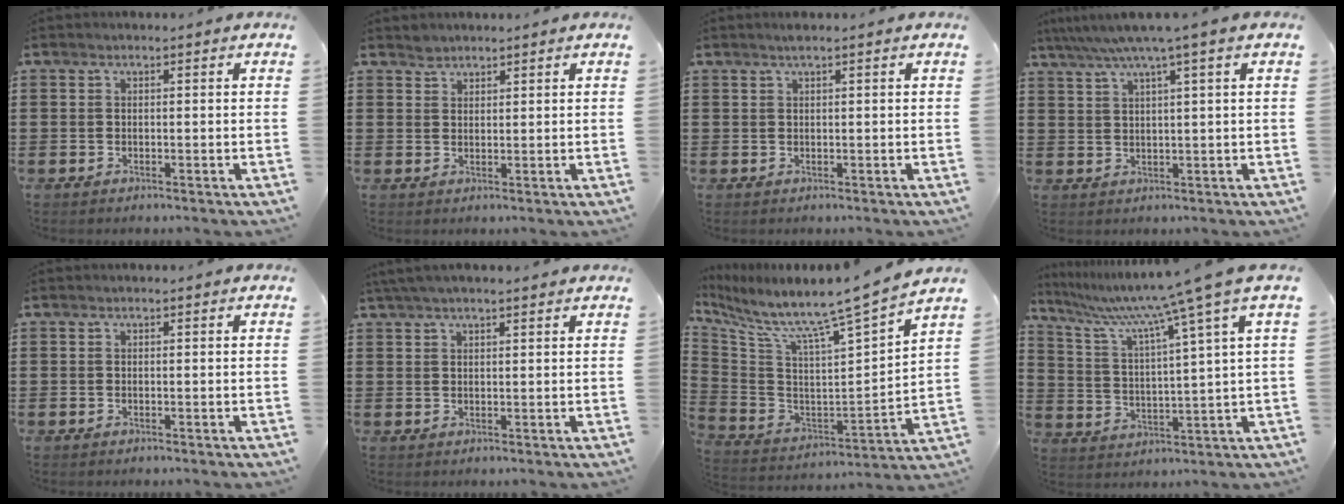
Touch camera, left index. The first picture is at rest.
{"total": 1.4, "force": [1.3, 0.5, -0.1], "torque": [-0.001, -0.002, 0.026]}
{"total": 1.0, "force": [0.6, 0.0, 0.7], "torque": [-0.013, 0.000, 0.012]}
{"total": 4.8, "force": [2.8, -0.7, 3.8], "torque": [-0.080, -0.007, 0.045]}
{"total": 0.0}
{"total": 2.4, "force": [2.0, 0.2, 1.3], "torque": [-0.029, 0.005, 0.038]}
{"total": 8.4, "force": [7.5, -1.0, 3.8], "torque": [-0.099, -0.083, 0.108]}
{"total": 9.8, "force": [7.5, -1.3, 6.2], "torque": [-0.150, -0.048, 0.115]}